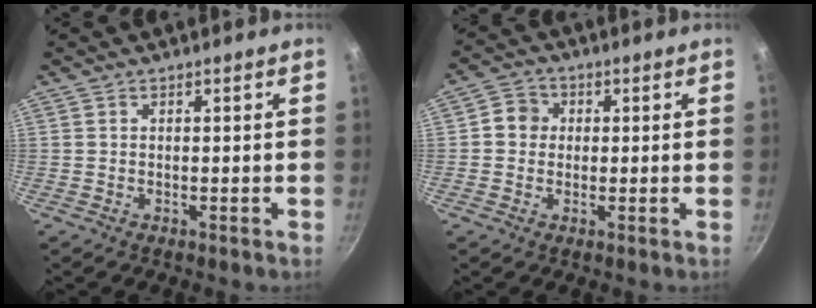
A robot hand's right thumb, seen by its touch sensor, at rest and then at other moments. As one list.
[{"total": 4.5, "force": [0.3, 4.2, 1.7], "torque": [-0.004, 0.007, -0.008]}]